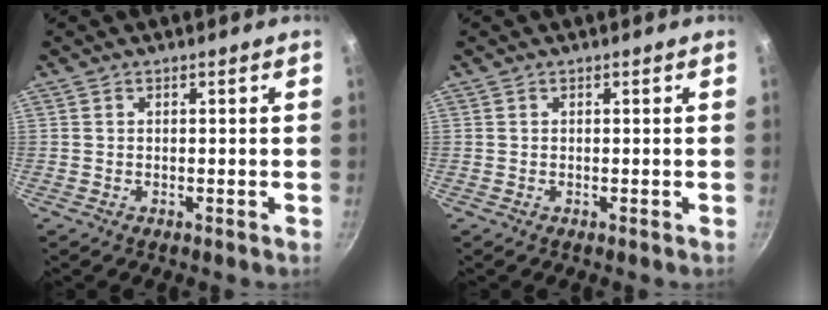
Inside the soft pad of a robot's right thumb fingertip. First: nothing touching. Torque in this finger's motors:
{"motor_torque": [0.00, 0.00, 0.08, 0.04, 0.00]}